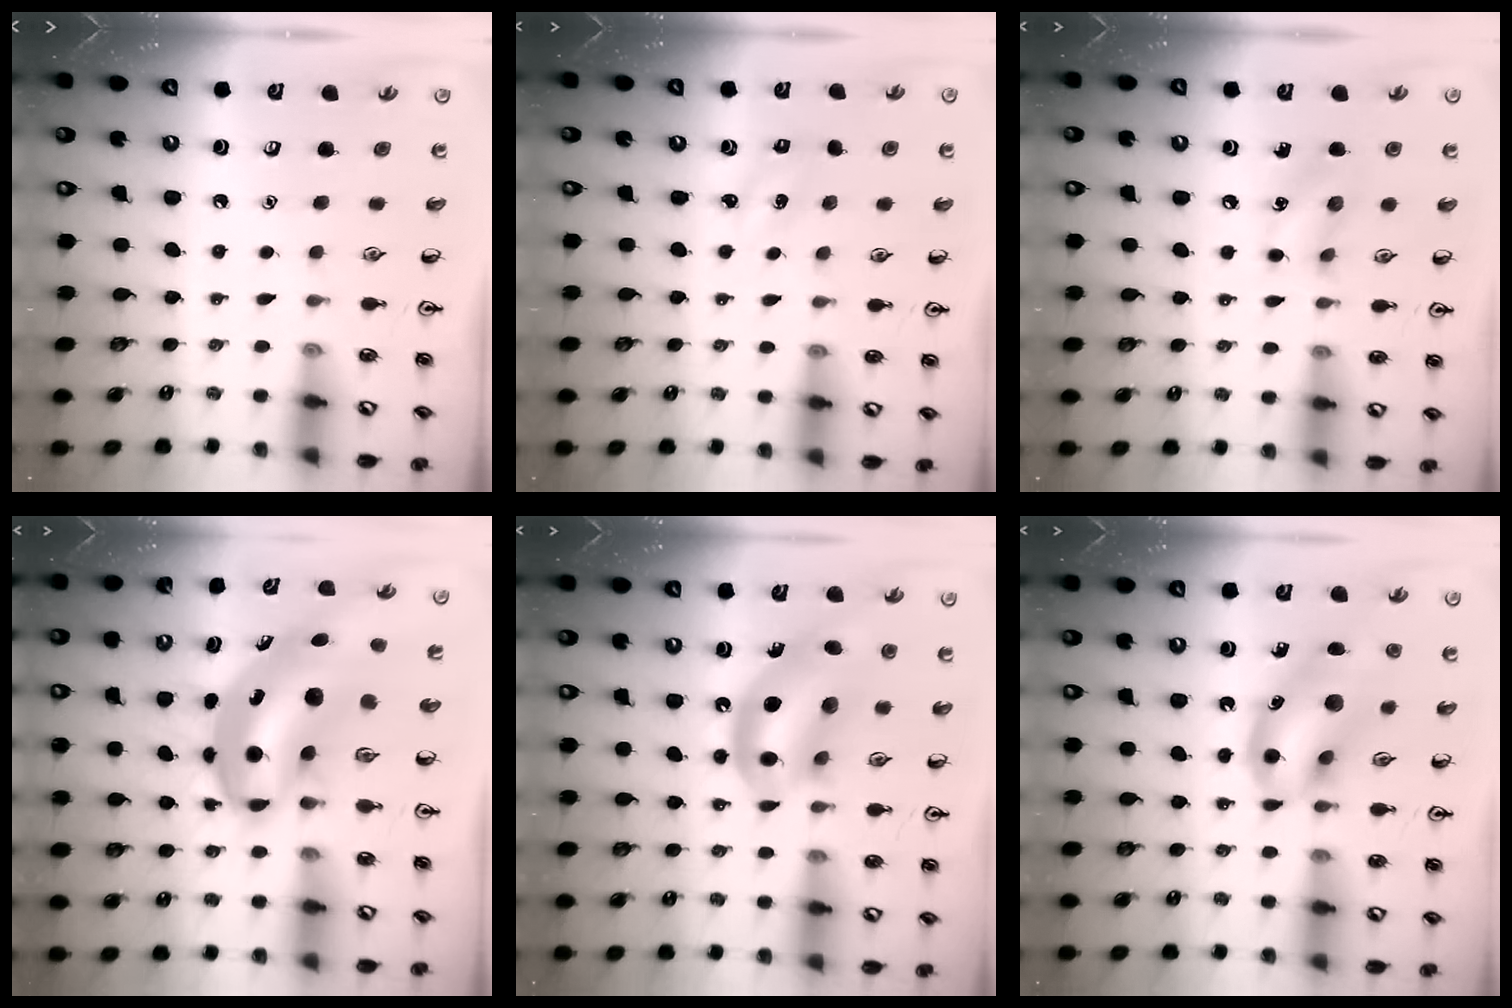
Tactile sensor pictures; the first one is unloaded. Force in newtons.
{"total": 1.4, "press": 1.3, "slide": 0.6}
{"total": 8.4, "press": 8.3, "slide": 1.2}
{"total": 9.2, "press": 8.8, "slide": 2.5}
{"total": 13.6, "press": 13.0, "slide": 4.3}
{"total": 13.7, "press": 13.5, "slide": 1.9}